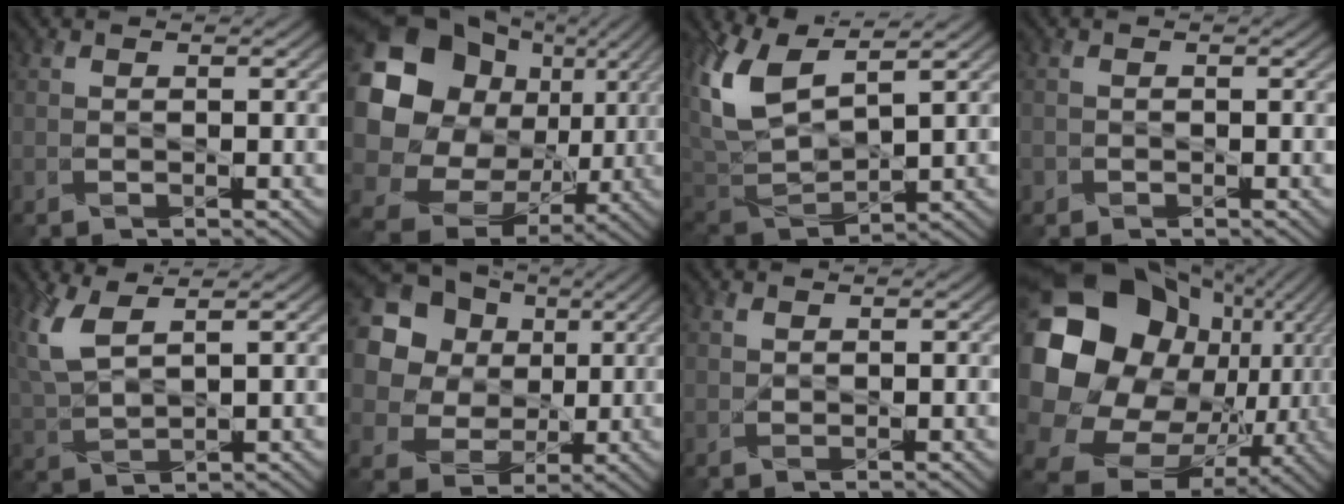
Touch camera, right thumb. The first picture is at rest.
{"total": 20.0, "force": [4.1, 17.0, 9.6], "torque": [-0.255, -0.004, 0.095]}
{"total": 11.5, "force": [5.7, 4.9, 8.7], "torque": [-0.226, 0.007, 0.115]}
{"total": 0.8, "force": [-0.5, 0.6, 0.0], "torque": [0.002, -0.003, -0.012]}
{"total": 7.1, "force": [3.6, 2.8, 5.5], "torque": [-0.149, 0.008, 0.077]}
{"total": 21.7, "force": [8.1, 18.5, 8.1], "torque": [-0.259, 0.023, 0.152]}
{"total": 1.1, "force": [0.6, 0.7, 0.5], "torque": [-0.014, 0.001, 0.015]}
{"total": 24.6, "force": [2.6, 20.5, 13.2], "torque": [-0.319, -0.040, 0.059]}